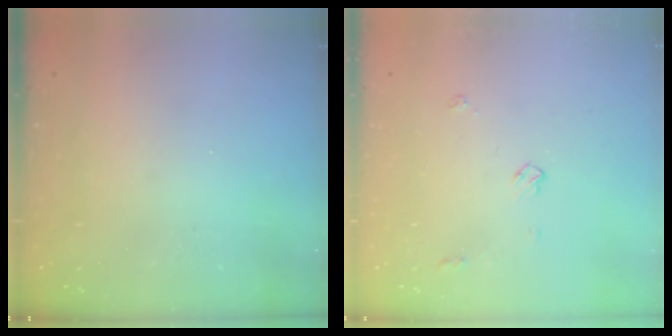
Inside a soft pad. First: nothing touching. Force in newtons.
{"total": 4.0, "press": 3.9, "slide": 0.6}